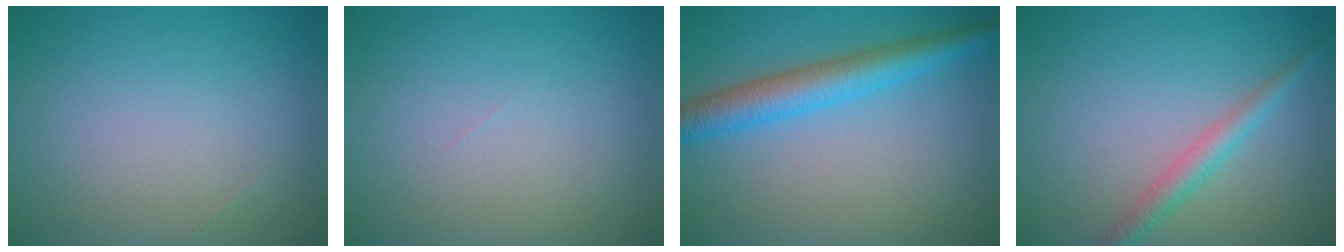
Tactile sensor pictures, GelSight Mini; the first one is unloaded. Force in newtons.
{"total": 0.0}
{"total": 4.8, "press": 4.8, "slide": 0.1}
{"total": 2.3, "press": 2.3, "slide": 0.1}